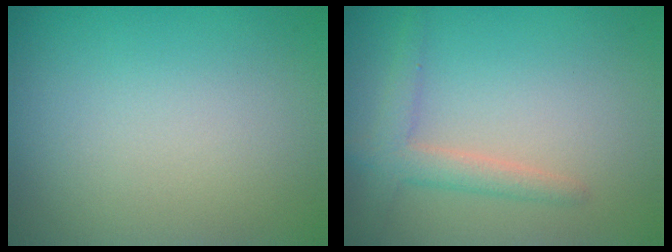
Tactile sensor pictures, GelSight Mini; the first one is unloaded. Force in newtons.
{"total": 2.5, "press": 2.5, "slide": 0.1}